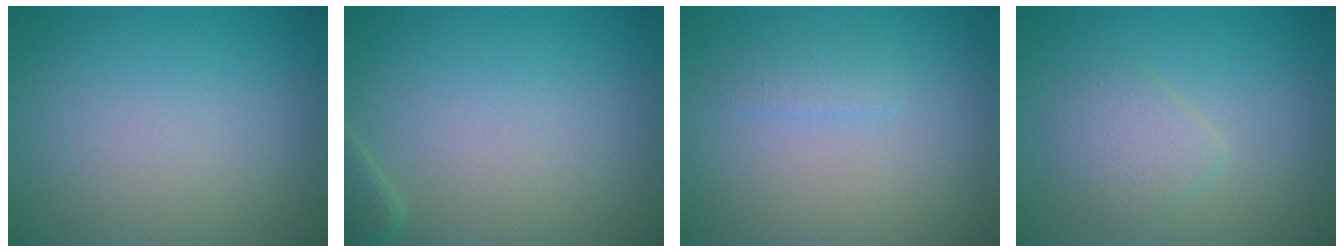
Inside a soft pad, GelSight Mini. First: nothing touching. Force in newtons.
{"total": 1.2, "press": 1.2, "slide": 0.1}
{"total": 1.1, "press": 1.1, "slide": 0.1}
{"total": 2.3, "press": 2.3, "slide": 0.1}